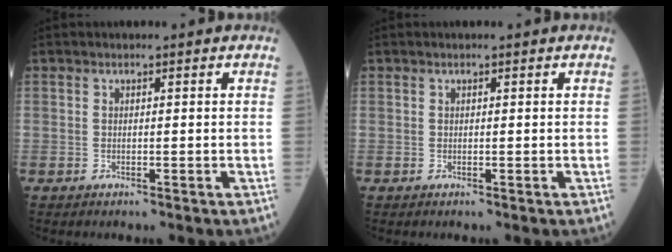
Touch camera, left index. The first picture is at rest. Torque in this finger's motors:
{"motor_torque": [0.01, -0.02, 0.01, 0.00]}